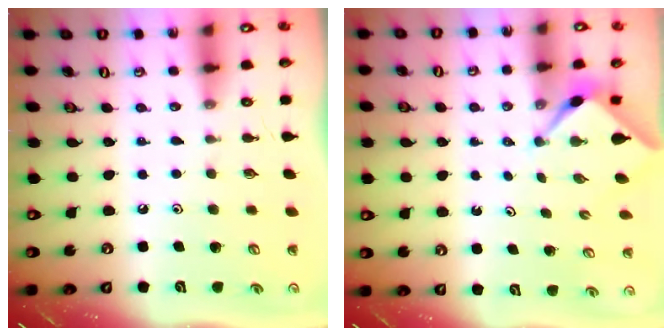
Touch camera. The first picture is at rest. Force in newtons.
{"total": 2.2, "press": 2.2, "slide": 0.2}